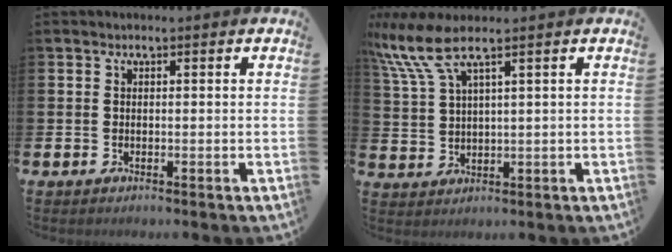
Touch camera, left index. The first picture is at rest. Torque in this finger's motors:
{"motor_torque": [0.50, -0.88, 0.91, 0.21]}